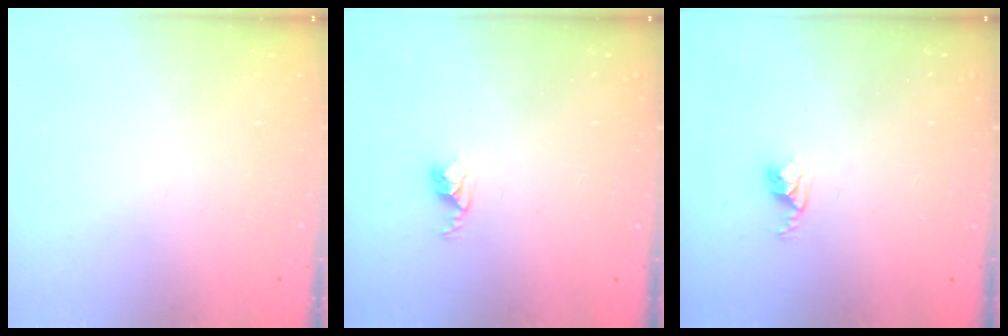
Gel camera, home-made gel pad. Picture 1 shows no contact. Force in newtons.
{"total": 2.5, "press": 2.5, "slide": 0.4}
{"total": 2.5, "press": 2.5, "slide": 0.4}